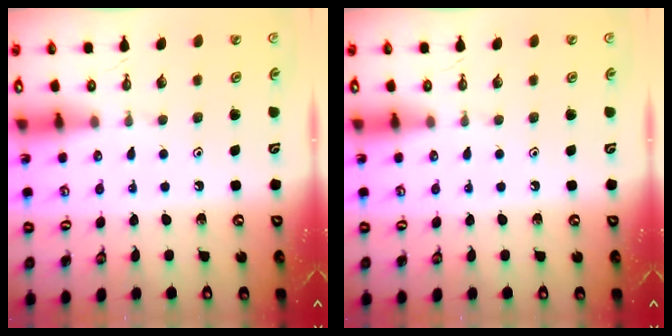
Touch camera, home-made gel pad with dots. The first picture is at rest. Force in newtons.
{"total": 0.0}